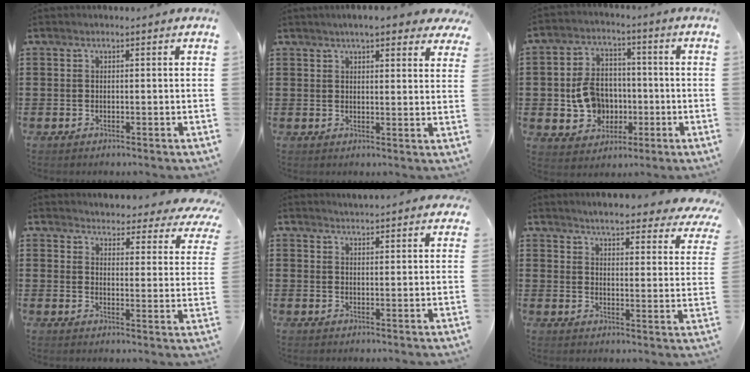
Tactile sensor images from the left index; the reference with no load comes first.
{"total": 4.6, "force": [3.9, 0.7, 2.5], "torque": [-0.052, -0.004, 0.067]}
{"total": 8.2, "force": [-1.0, 6.9, 4.2], "torque": [-0.097, 0.017, -0.016]}
{"total": 3.8, "force": [3.7, 0.3, 0.6], "torque": [-0.027, -0.034, 0.061]}
{"total": 2.4, "force": [2.4, 0.0, 0.1], "torque": [-0.010, -0.005, 0.045]}
{"total": 5.0, "force": [4.7, -0.2, 1.8], "torque": [-0.046, -0.033, 0.078]}